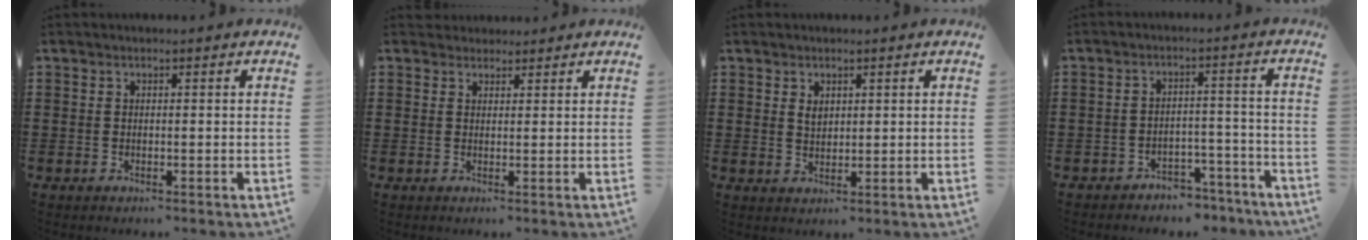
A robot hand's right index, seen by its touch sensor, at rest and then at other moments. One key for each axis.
{"total": 1.5, "fx": 1.3, "fy": 0.6, "fz": -0.2, "tx": 0.000, "ty": 0.002, "tz": 0.029}
{"total": 1.7, "fx": 0.9, "fy": 1.1, "fz": 0.9, "tx": -0.021, "ty": 0.005, "tz": 0.016}
{"total": 3.2, "fx": -3.1, "fy": 0.7, "fz": 0.3, "tx": -0.010, "ty": 0.003, "tz": -0.063}